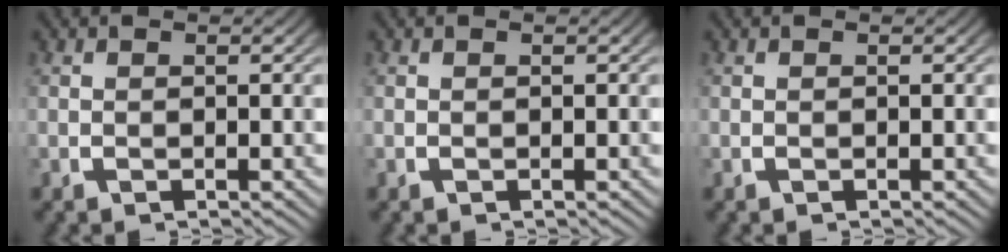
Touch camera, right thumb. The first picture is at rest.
{"total": 0.0}
{"total": 0.0}